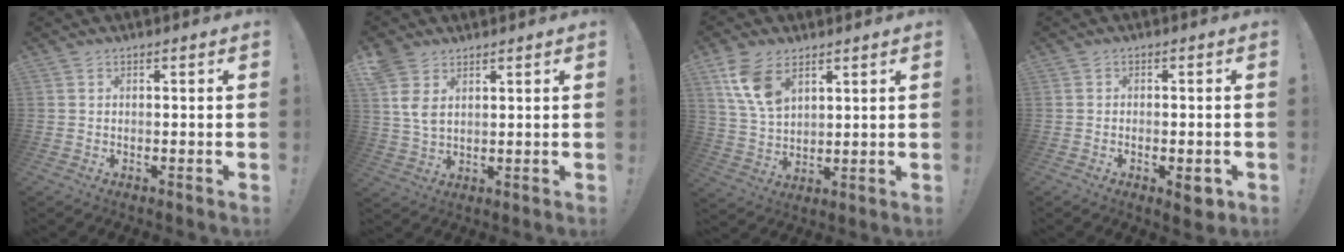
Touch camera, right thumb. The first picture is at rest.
{"total": 6.9, "force": [3.4, 4.5, 4.0], "torque": [-0.076, -0.011, 0.066]}
{"total": 11.0, "force": [6.2, 6.3, 6.5], "torque": [-0.127, -0.020, 0.121]}
{"total": 4.1, "force": [-1.6, 1.8, 3.3], "torque": [-0.028, -0.001, -0.023]}